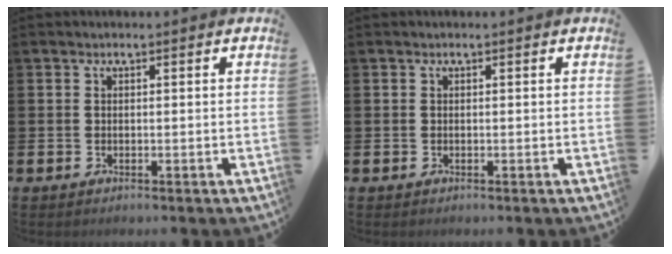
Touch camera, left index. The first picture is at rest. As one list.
[{"total": 0.0}]